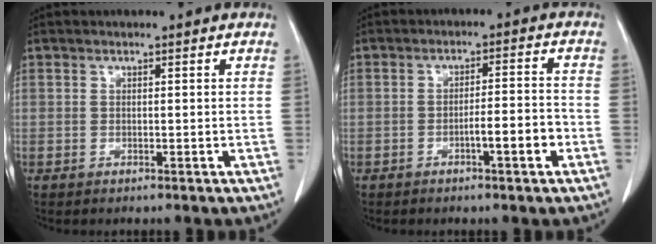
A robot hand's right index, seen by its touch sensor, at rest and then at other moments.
{"total": 5.1, "force": [-2.2, 0.4, 4.6], "torque": [-0.065, 0.006, -0.034]}